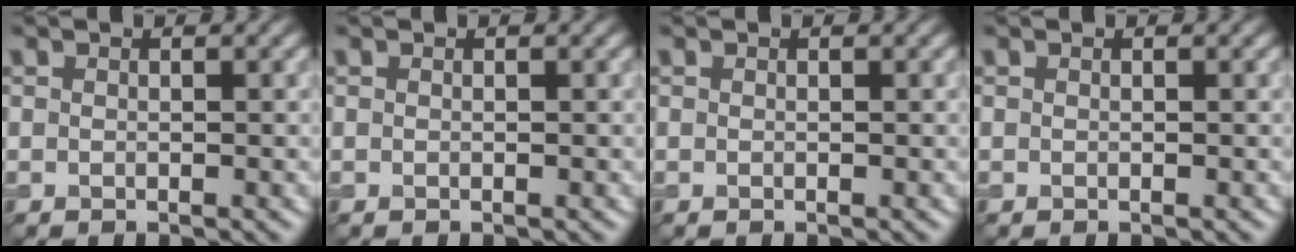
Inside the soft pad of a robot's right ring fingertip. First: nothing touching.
{"total": 0.0}
{"total": 0.0}
{"total": 0.0}